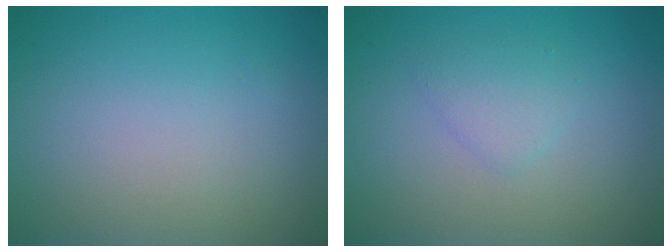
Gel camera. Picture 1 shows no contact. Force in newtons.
{"total": 1.5, "press": 1.5, "slide": 0.1}